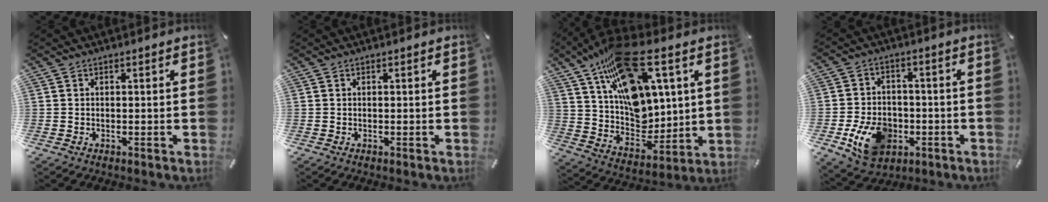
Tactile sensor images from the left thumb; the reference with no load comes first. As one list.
[{"total": 0.0}, {"total": 20.8, "force": [10.4, 11.6, 13.8], "torque": [-0.239, -0.064, 0.185]}, {"total": 12.1, "force": [-4.0, 9.0, 7.0], "torque": [-0.139, 0.014, -0.068]}]